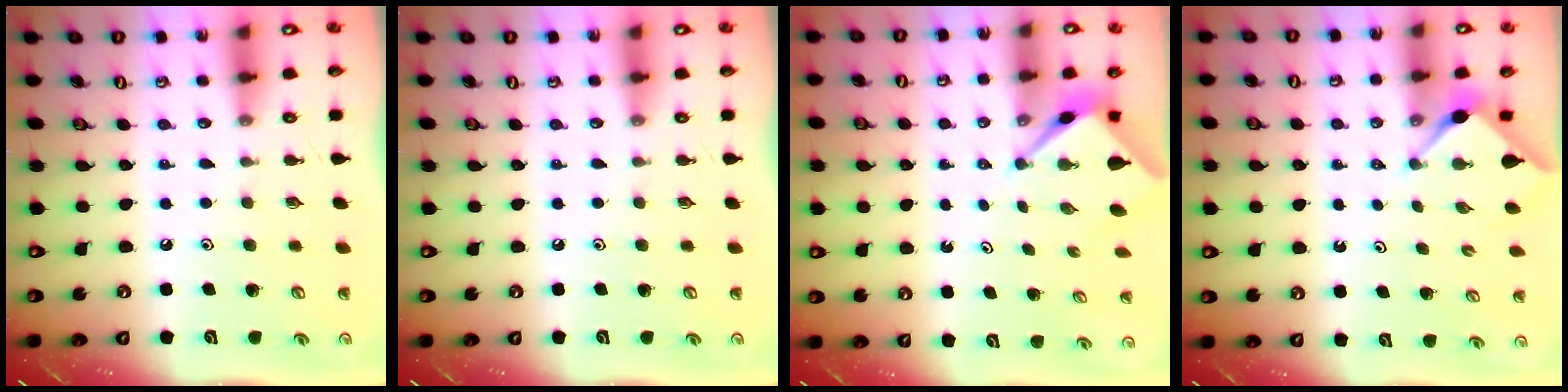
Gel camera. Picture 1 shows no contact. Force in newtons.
{"total": 0.0}
{"total": 2.7, "press": 2.7, "slide": 0.2}
{"total": 2.9, "press": 2.9, "slide": 0.4}